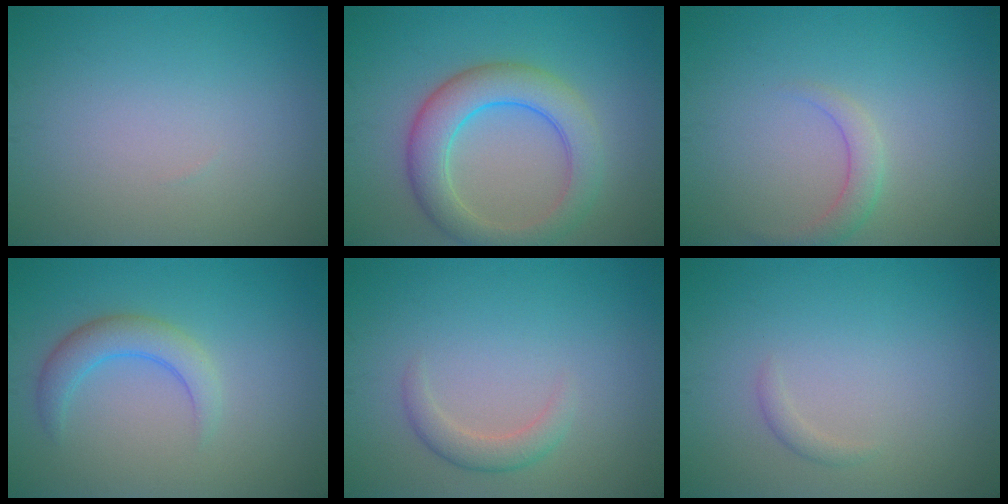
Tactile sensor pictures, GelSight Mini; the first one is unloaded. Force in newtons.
{"total": 5.9, "press": 5.9, "slide": 0.2}
{"total": 1.8, "press": 1.8, "slide": 0.1}
{"total": 3.0, "press": 2.9, "slide": 0.2}
{"total": 1.9, "press": 1.9, "slide": 0.2}
{"total": 0.8, "press": 0.8, "slide": 0.1}